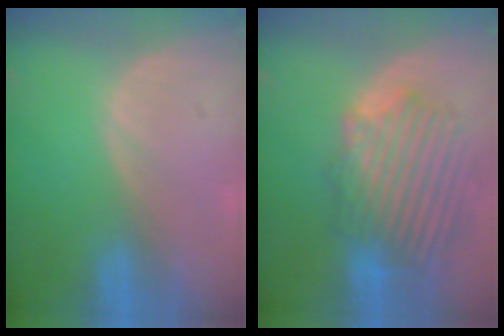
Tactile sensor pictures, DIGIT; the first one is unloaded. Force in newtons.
{"total": 9.6, "press": 9.6, "slide": 0.4}